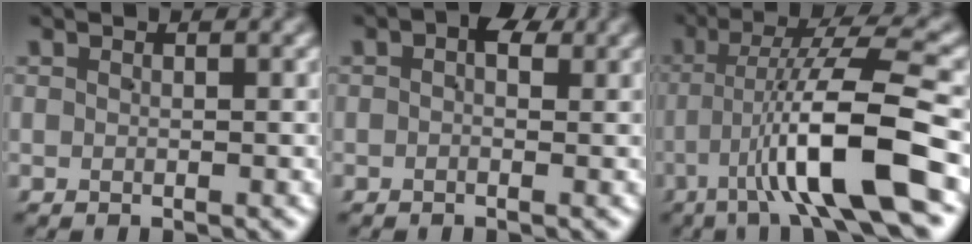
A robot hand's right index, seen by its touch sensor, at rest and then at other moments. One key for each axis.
{"total": 2.3, "fx": 0.5, "fy": 1.2, "fz": 2.0, "tx": -0.021, "ty": 0.001, "tz": 0.002}
{"total": 8.6, "fx": -2.1, "fy": 1.4, "fz": 8.2, "tx": -0.143, "ty": -0.007, "tz": -0.026}